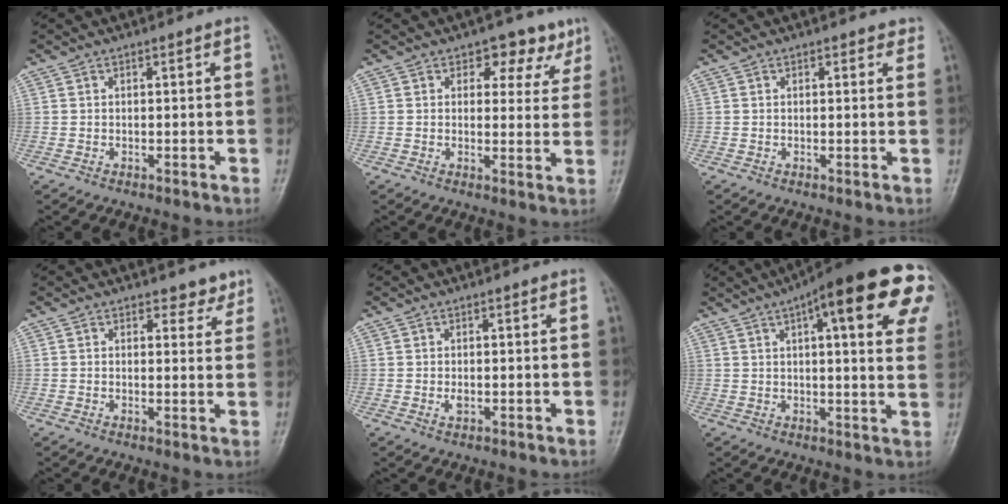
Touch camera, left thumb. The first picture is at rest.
{"total": 6.8, "force": [4.4, 4.4, 2.6], "torque": [0.006, -0.022, 0.044]}
{"total": 1.6, "force": [1.1, 1.0, 0.7], "torque": [0.009, -0.004, 0.007]}
{"total": 3.3, "force": [2.7, 1.8, 0.6], "torque": [0.017, -0.019, 0.026]}
{"total": 1.2, "force": [-0.1, 0.8, 0.9], "torque": [-0.015, -0.002, -0.001]}
{"total": 24.7, "force": [11.0, 6.9, 21.0], "torque": [-0.237, 0.012, 0.135]}